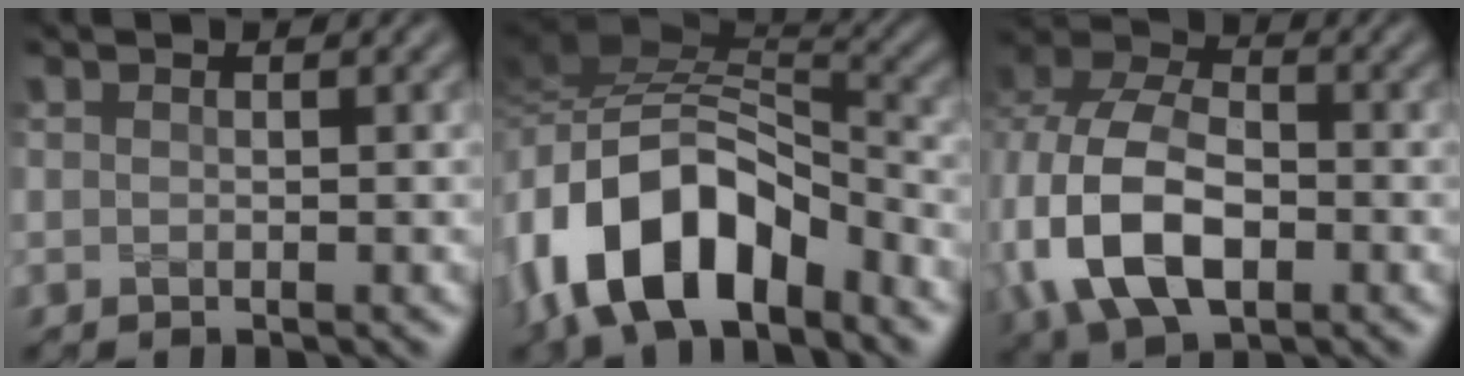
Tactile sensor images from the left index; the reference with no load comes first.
{"total": 12.6, "force": [-6.2, 6.5, 8.9], "torque": [-0.160, 0.004, -0.123]}
{"total": 10.8, "force": [-2.3, 7.1, 7.8], "torque": [-0.182, -0.007, -0.055]}